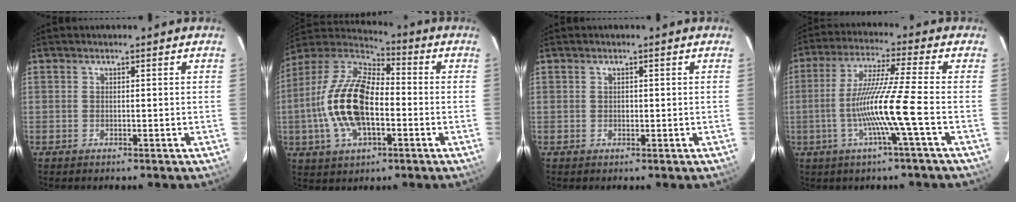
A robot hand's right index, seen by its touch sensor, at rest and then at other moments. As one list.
[{"total": 18.3, "force": [-3.2, 9.1, 15.5], "torque": [-0.323, 0.004, -0.065]}, {"total": 0.5, "force": [0.3, 0.4, 0.3], "torque": [-0.002, 0.002, 0.006]}, {"total": 12.1, "force": [-3.5, -2.2, 11.4], "torque": [-0.214, -0.007, -0.065]}]